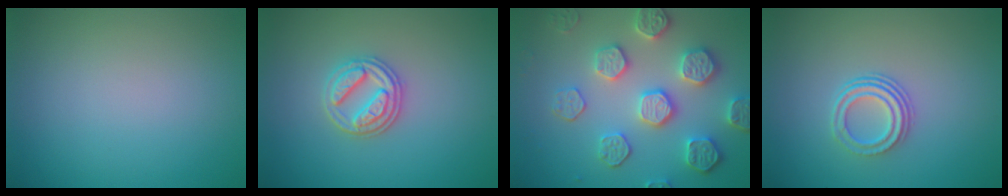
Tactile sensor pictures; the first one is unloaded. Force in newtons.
{"total": 3.3, "press": 3.0, "slide": 1.3}
{"total": 5.6, "press": 5.1, "slide": 2.2}
{"total": 3.1, "press": 2.3, "slide": 2.1}